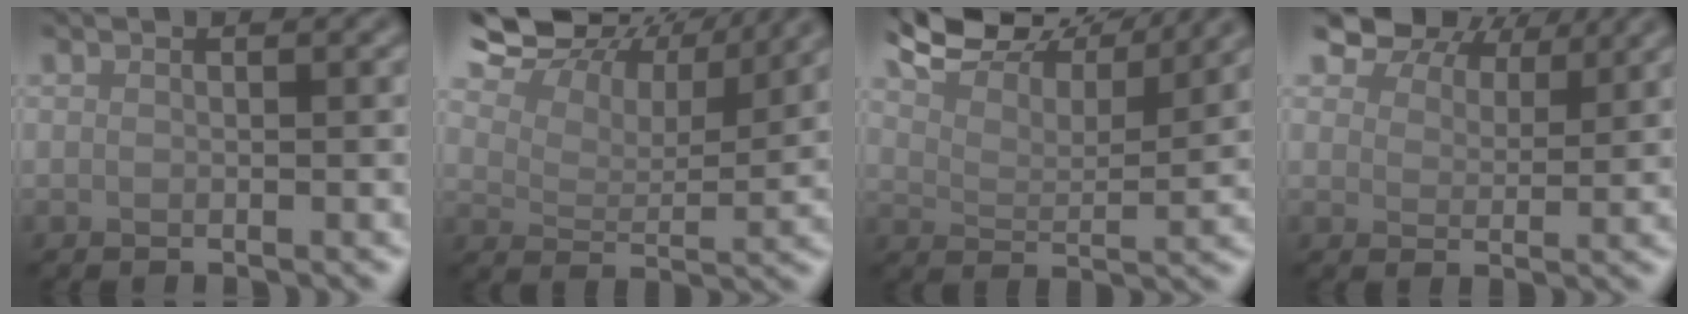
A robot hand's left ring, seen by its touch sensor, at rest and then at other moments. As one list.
[{"total": 12.5, "force": [9.8, 5.1, 5.9], "torque": [-0.116, 0.018, 0.130]}, {"total": 8.4, "force": [7.7, 1.7, 3.0], "torque": [-0.061, 0.013, 0.111]}, {"total": 7.2, "force": [6.0, 3.1, 2.6], "torque": [-0.055, 0.008, 0.098]}]